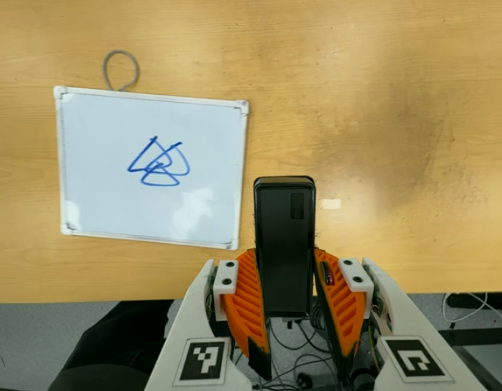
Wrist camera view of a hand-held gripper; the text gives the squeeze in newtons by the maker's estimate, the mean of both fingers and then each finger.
{"total": 6.0, "left": 4.4, "right": 7.5}